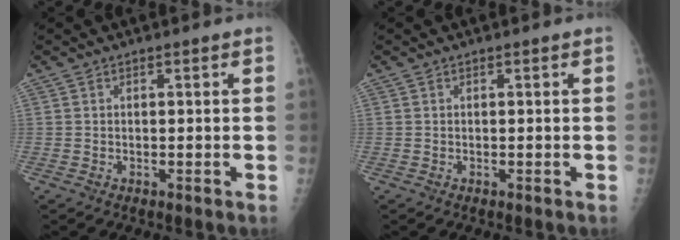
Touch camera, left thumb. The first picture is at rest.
{"total": 0.0}